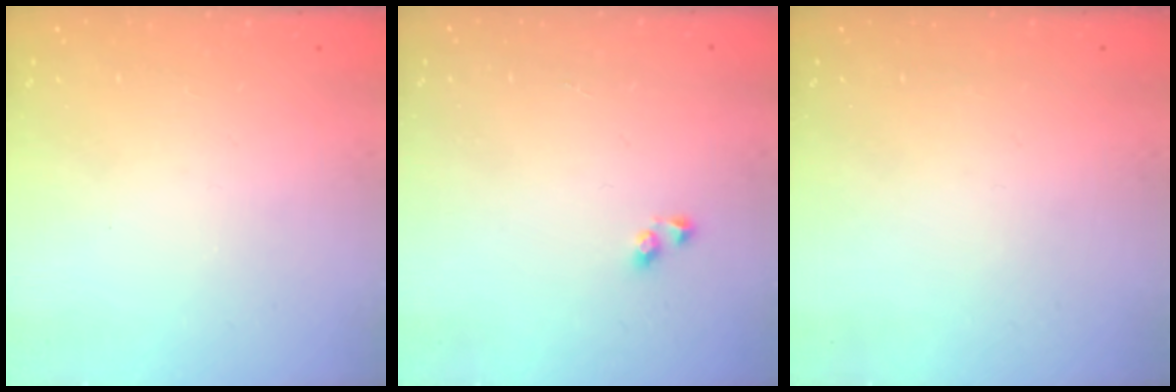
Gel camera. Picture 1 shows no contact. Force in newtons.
{"total": 2.4, "press": 2.0, "slide": 1.3}
{"total": 0.0}